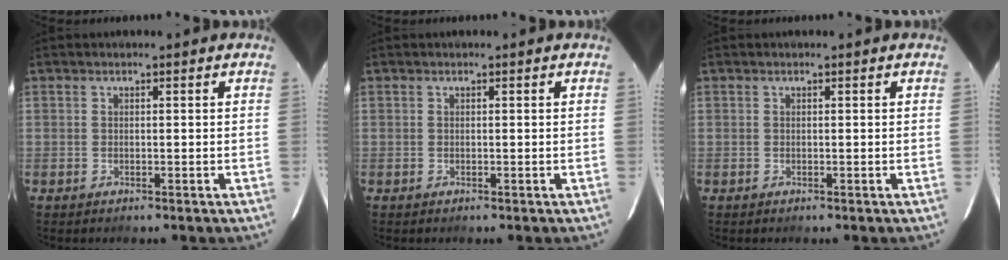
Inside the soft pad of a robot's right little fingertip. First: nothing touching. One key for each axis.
{"total": 0.0}
{"total": 0.0}